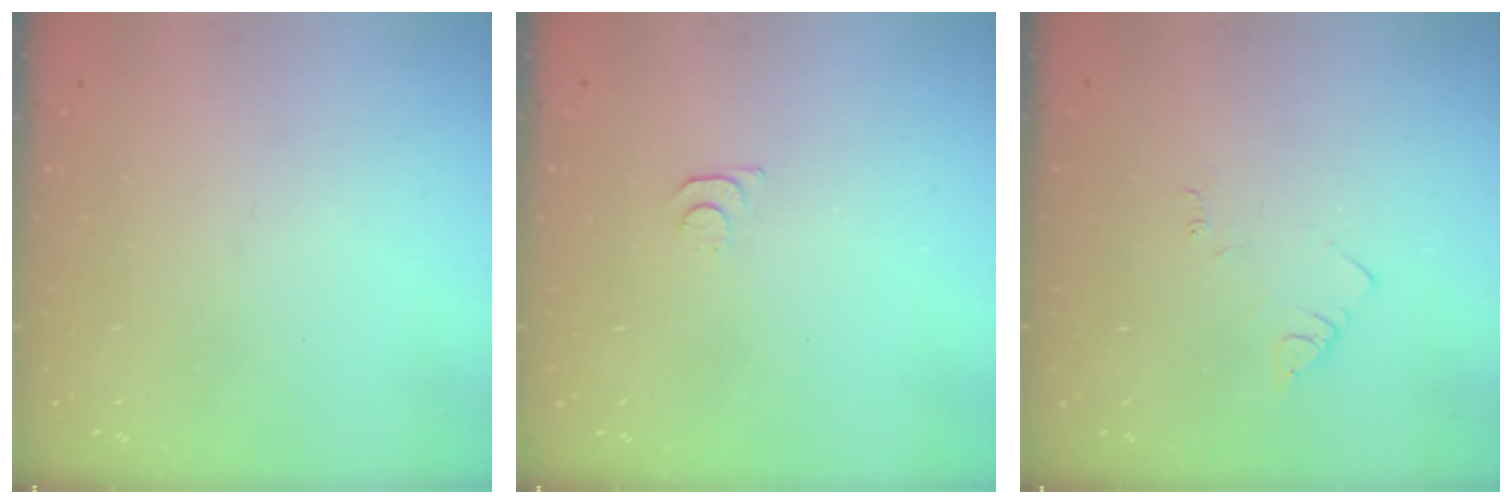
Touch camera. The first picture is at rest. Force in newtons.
{"total": 4.3, "press": 4.2, "slide": 0.5}
{"total": 2.7, "press": 2.7, "slide": 0.4}